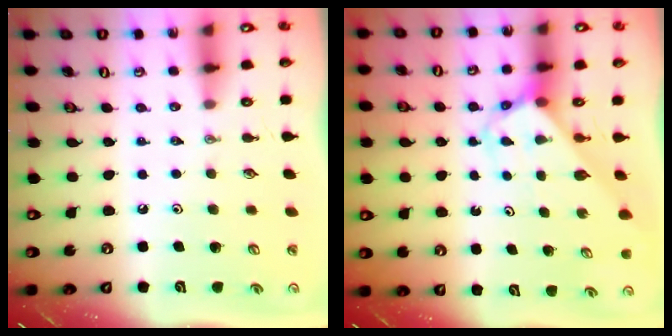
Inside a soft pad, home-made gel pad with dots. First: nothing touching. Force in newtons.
{"total": 3.3, "press": 3.3, "slide": 0.1}